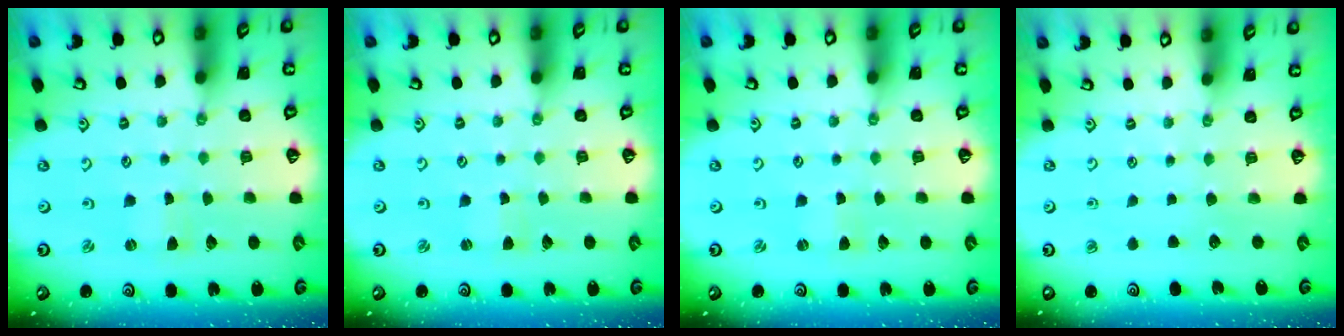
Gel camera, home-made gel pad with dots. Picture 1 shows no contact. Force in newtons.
{"total": 1.7, "press": 1.6, "slide": 0.3}
{"total": 1.2, "press": 1.2, "slide": 0.4}
{"total": 0.0}